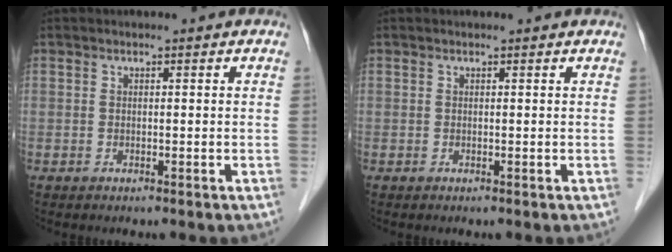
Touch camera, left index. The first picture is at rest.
{"total": 1.0, "force": [1.0, 0.2, 0.1], "torque": [-0.010, 0.013, 0.011]}